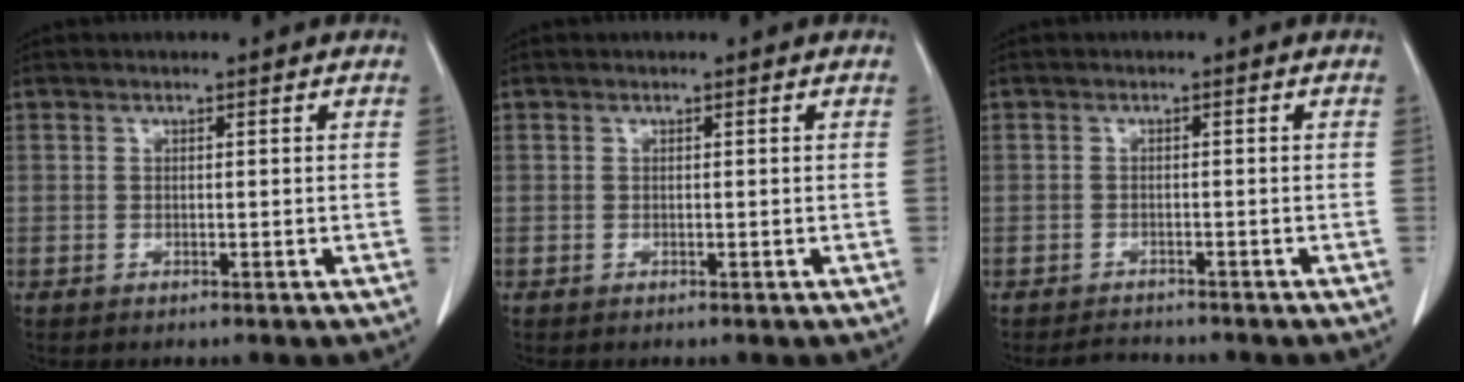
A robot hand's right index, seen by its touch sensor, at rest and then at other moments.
{"total": 0.0}
{"total": 2.3, "force": [-2.2, 0.7, 0.0], "torque": [-0.005, -0.007, -0.034]}